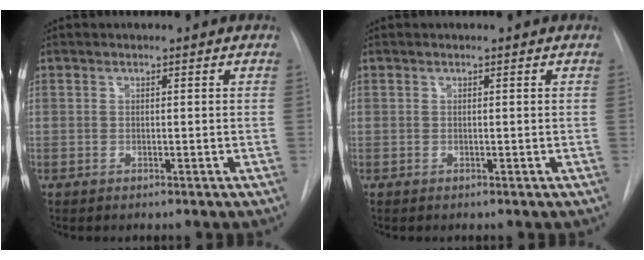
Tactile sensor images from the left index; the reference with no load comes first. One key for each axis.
{"total": 0.0}